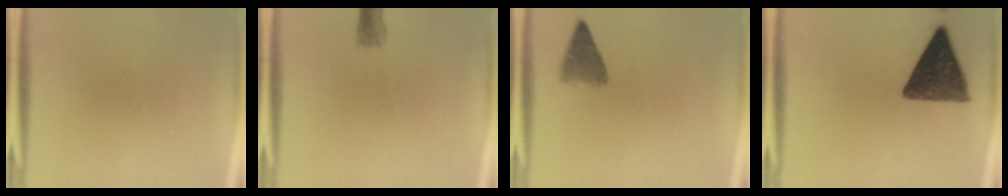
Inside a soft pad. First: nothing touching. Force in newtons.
{"total": 1.8}
{"total": 4.6}
{"total": 12.6}